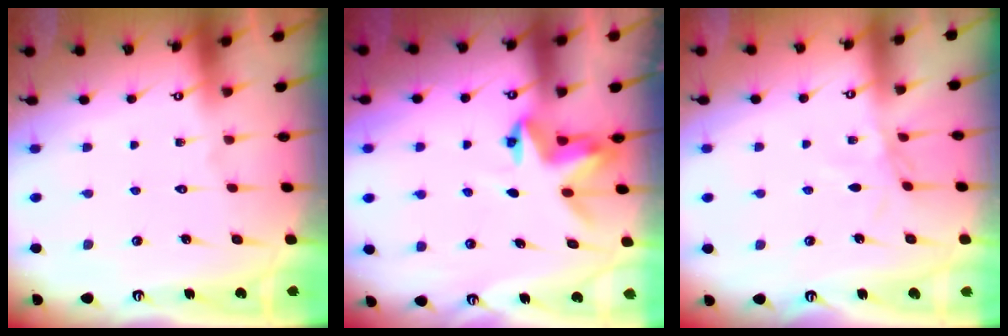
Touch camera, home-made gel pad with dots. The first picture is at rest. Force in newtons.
{"total": 4.0, "press": 3.9, "slide": 0.5}
{"total": 2.5, "press": 2.4, "slide": 0.5}